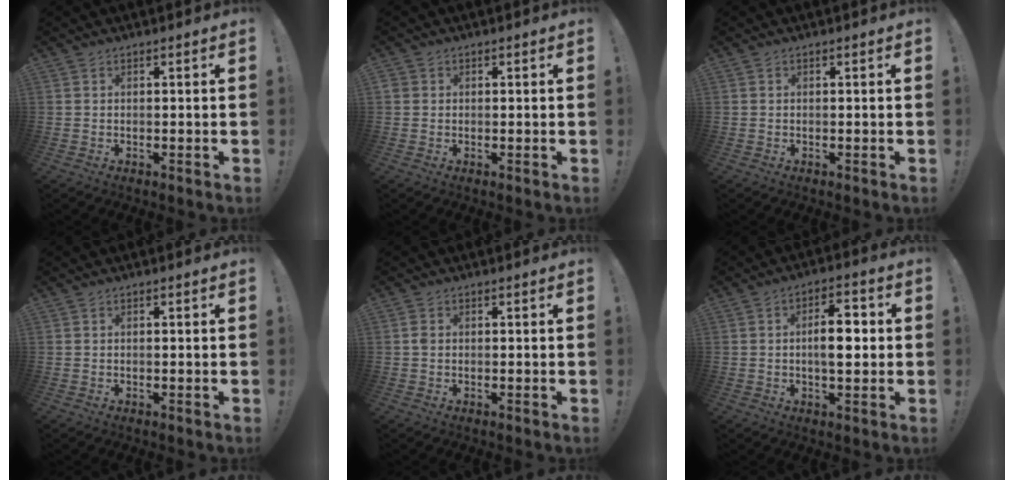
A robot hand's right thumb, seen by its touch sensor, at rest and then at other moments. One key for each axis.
{"total": 1.3, "fx": 0.3, "fy": 1.1, "fz": 0.4, "tx": -0.009, "ty": 0.004, "tz": 0.006}
{"total": 0.0}
{"total": 0.0}
{"total": 1.6, "fx": 0.0, "fy": 1.1, "fz": 1.1, "tx": -0.022, "ty": 0.004, "tz": 0.001}
{"total": 8.7, "fx": 0.0, "fy": 4.0, "fz": 7.7, "tx": -0.108, "ty": 0.008, "tz": -0.006}